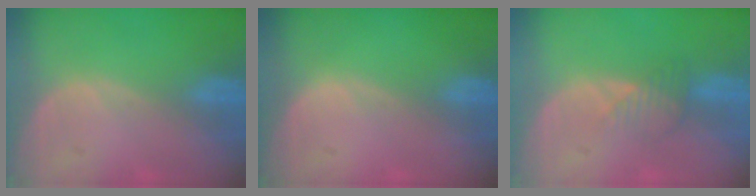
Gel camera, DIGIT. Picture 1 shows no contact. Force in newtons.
{"total": 0.0}
{"total": 2.7, "press": 2.7, "slide": 0.3}